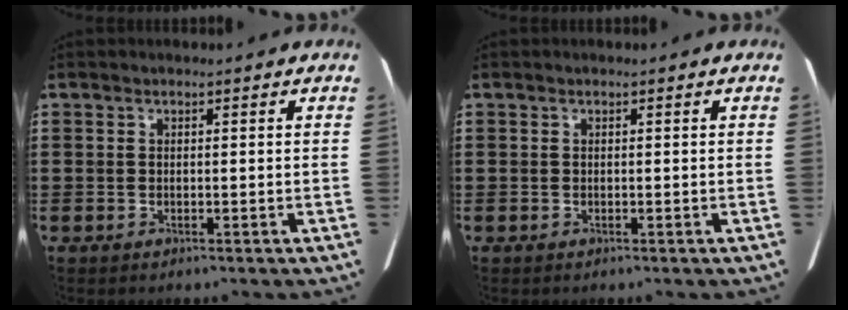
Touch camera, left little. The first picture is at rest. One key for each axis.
{"total": 0.0}